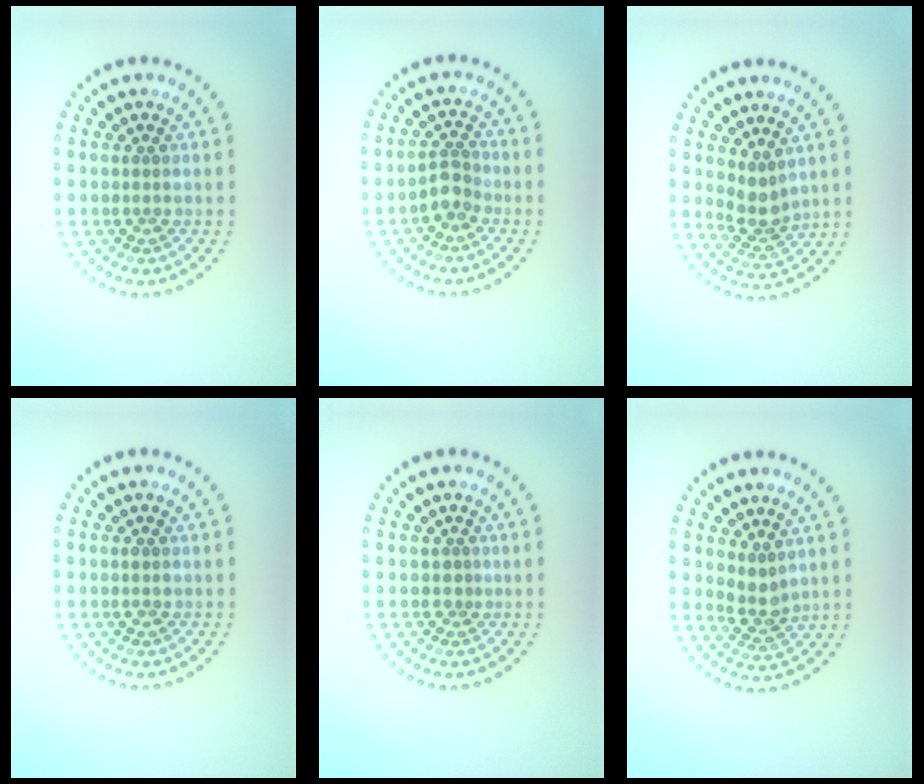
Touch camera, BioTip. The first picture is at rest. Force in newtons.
{"total": 2.1, "press": 1.7, "slide": 1.1}
{"total": 2.6, "press": 2.0, "slide": 1.6}
{"total": 0.9, "press": 0.9, "slide": 0.1}
{"total": 0.5, "press": 0.4, "slide": 0.3}
{"total": 2.1, "press": 1.7, "slide": 1.2}